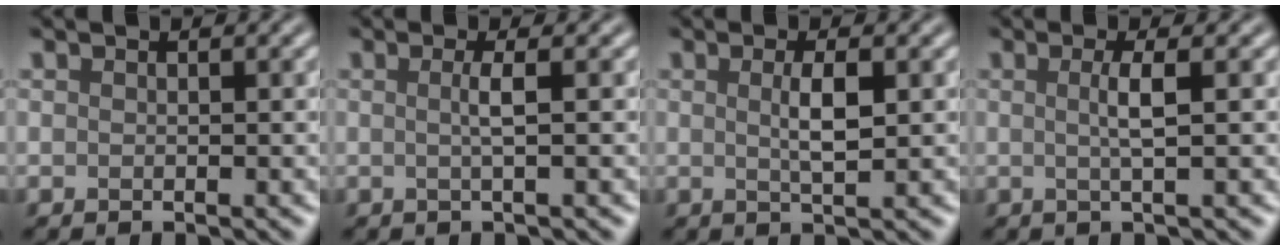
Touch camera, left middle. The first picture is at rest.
{"total": 1.8, "force": [0.0, 0.4, 1.7], "torque": [-0.031, 0.001, -0.005]}
{"total": 2.4, "force": [0.4, 0.5, 2.4], "torque": [-0.044, 0.003, 0.007]}
{"total": 2.2, "force": [0.1, 0.5, 2.2], "torque": [-0.041, 0.002, -0.002]}